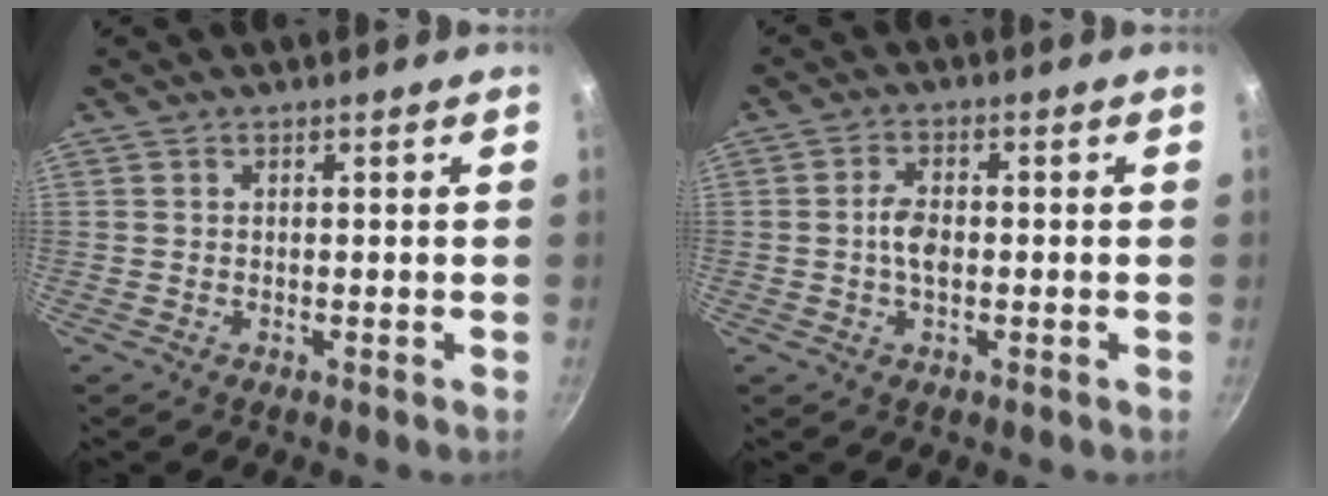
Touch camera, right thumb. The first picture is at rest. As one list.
[{"total": 4.2, "force": [-0.3, 2.4, 3.5], "torque": [-0.062, 0.012, -0.010]}]